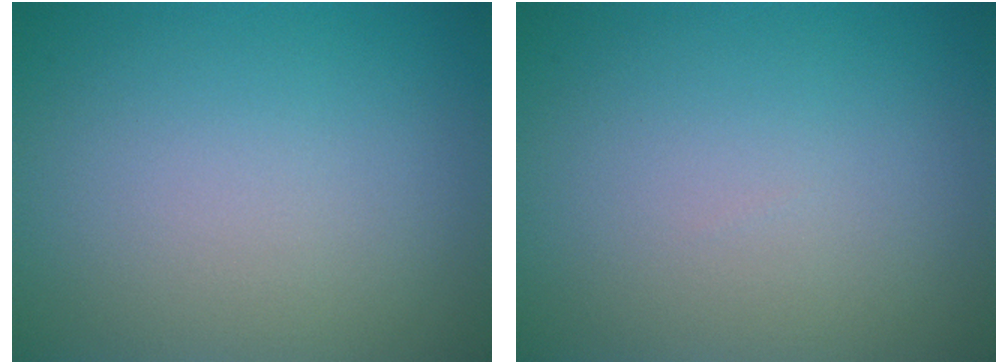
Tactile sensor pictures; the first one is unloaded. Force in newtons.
{"total": 0.0}